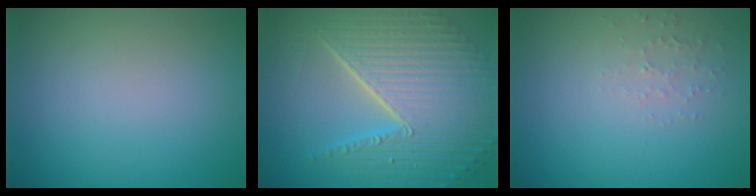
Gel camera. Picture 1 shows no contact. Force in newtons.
{"total": 10.4, "press": 6.7, "slide": 8.0}
{"total": 1.3, "press": 1.3, "slide": 0.4}